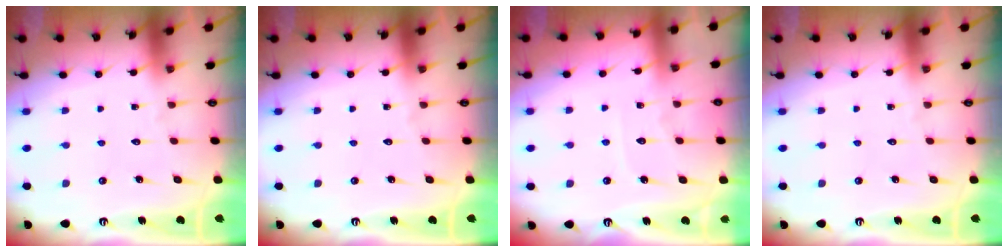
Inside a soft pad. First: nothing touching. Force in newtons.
{"total": 0.0}
{"total": 4.5, "press": 4.5, "slide": 0.5}
{"total": 0.0}